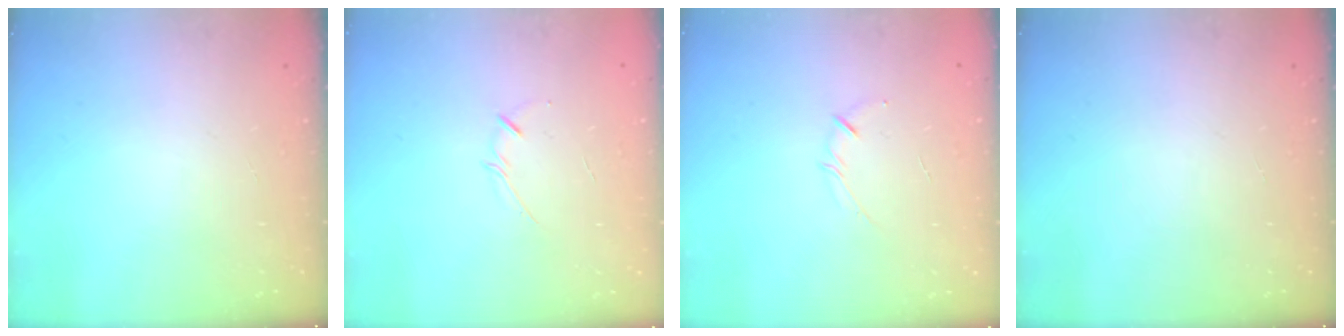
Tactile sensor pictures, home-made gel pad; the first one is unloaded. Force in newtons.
{"total": 2.5, "press": 2.4, "slide": 0.5}
{"total": 2.5, "press": 2.4, "slide": 0.4}
{"total": 0.0}